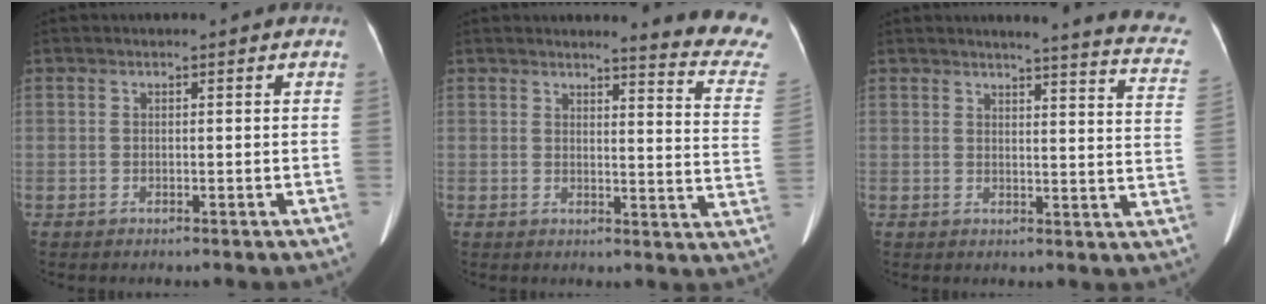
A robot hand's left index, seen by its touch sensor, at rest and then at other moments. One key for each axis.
{"total": 12.2, "fx": 11.8, "fy": -1.1, "fz": 2.8, "tx": -0.020, "ty": -0.119, "tz": 0.103}
{"total": 14.3, "fx": 12.8, "fy": 0.3, "fz": 6.2, "tx": -0.061, "ty": -0.074, "tz": 0.116}